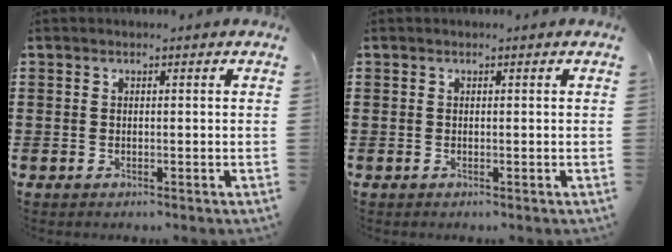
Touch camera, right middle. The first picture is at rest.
{"total": 0.0}